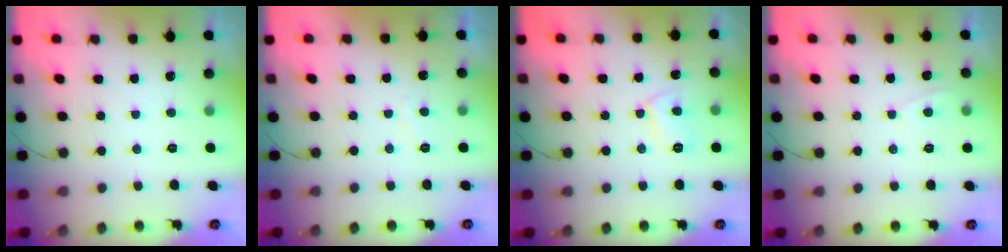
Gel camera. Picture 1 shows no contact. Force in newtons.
{"total": 0.8, "press": 0.6, "slide": 0.5}
{"total": 6.1, "press": 6.1, "slide": 0.6}
{"total": 2.3, "press": 2.3, "slide": 0.3}